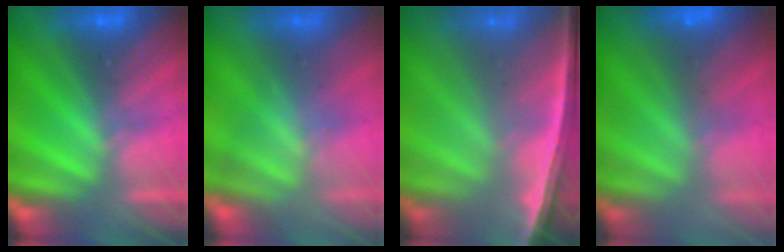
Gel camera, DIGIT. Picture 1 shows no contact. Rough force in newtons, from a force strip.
{"total": 3.4}
{"total": 7.1}
{"total": 7.1}